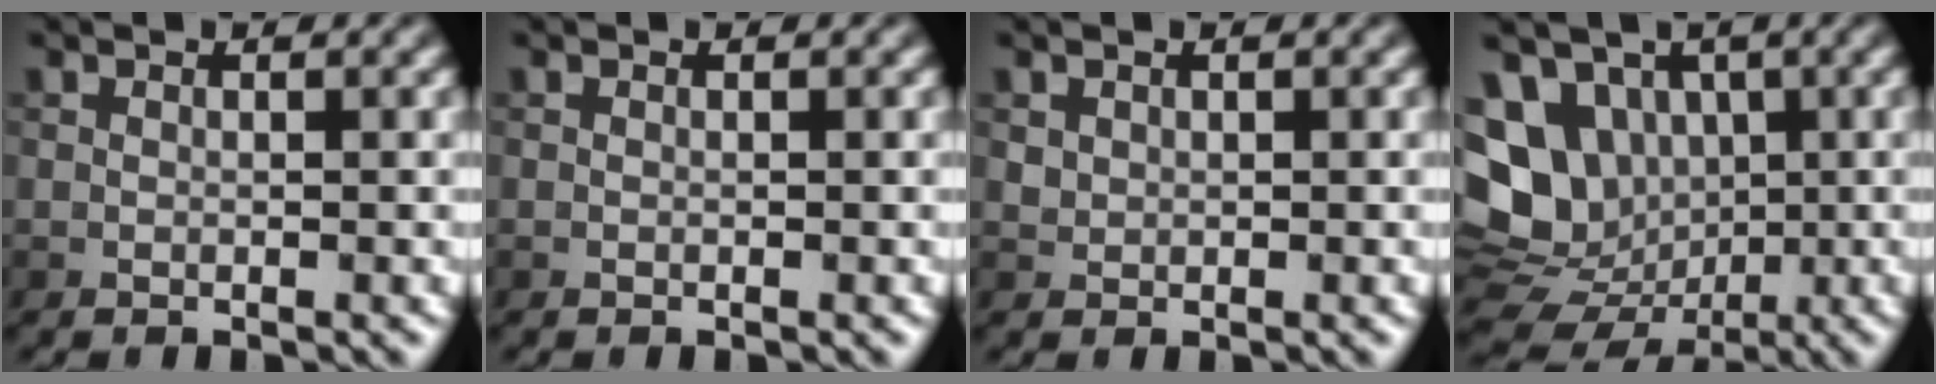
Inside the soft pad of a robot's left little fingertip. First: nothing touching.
{"total": 0.0}
{"total": 0.7, "force": [0.3, 0.6, 0.1], "torque": [-0.002, -0.004, 0.010]}
{"total": 10.2, "force": [0.5, 8.7, 5.3], "torque": [-0.106, -0.022, 0.014]}